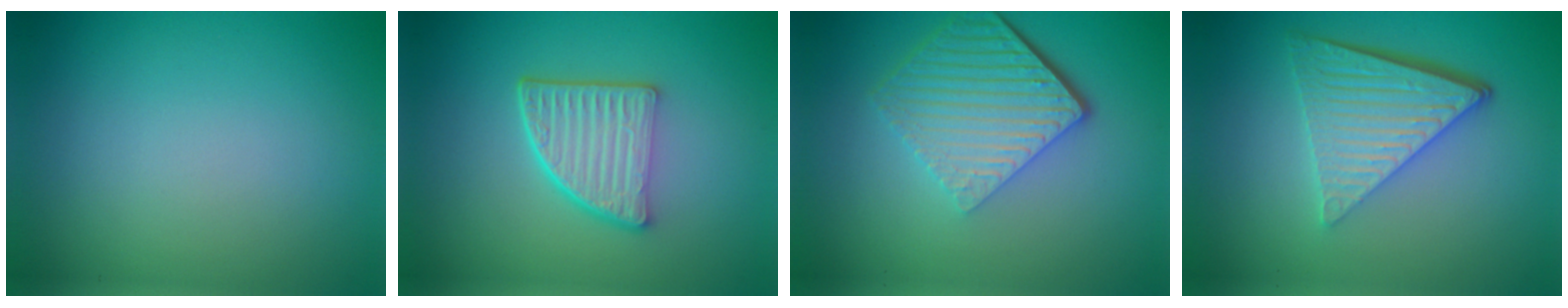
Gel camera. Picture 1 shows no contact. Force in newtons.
{"total": 5.3, "press": 3.7, "slide": 3.7}
{"total": 6.4, "press": 4.3, "slide": 4.8}
{"total": 6.5, "press": 4.3, "slide": 4.9}